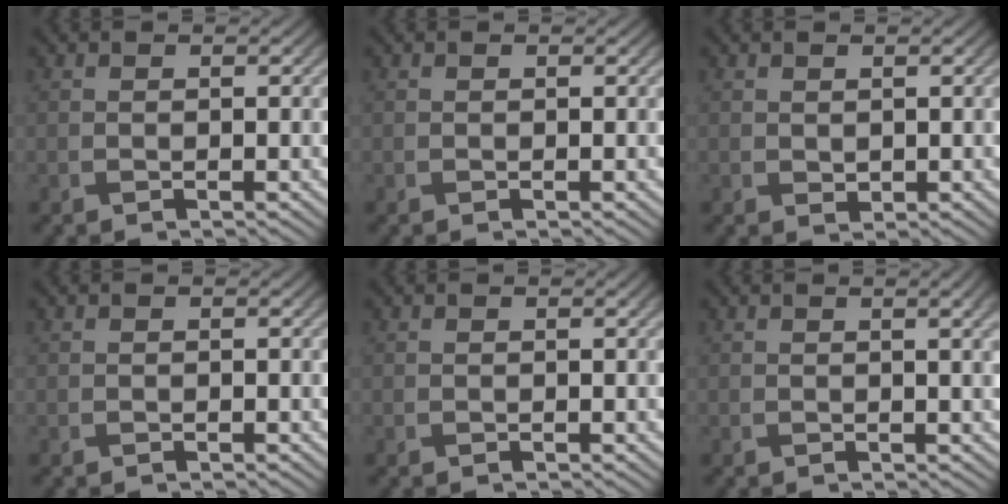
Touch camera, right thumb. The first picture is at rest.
{"total": 0.0}
{"total": 0.8, "force": [0.4, 0.5, 0.4], "torque": [-0.010, -0.004, 0.012]}
{"total": 0.0}
{"total": 0.0}
{"total": 2.6, "force": [0.9, 0.5, 2.4], "torque": [-0.029, 0.004, 0.014]}